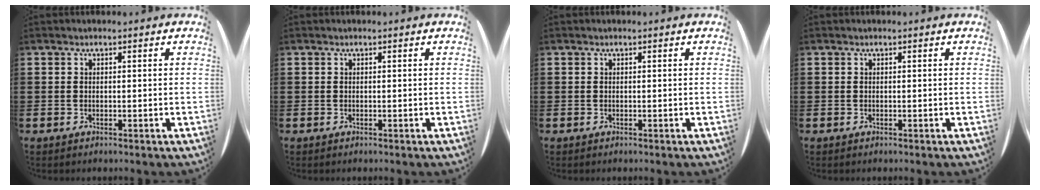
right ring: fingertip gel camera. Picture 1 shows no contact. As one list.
[{"total": 0.0}, {"total": 0.0}, {"total": 0.0}]